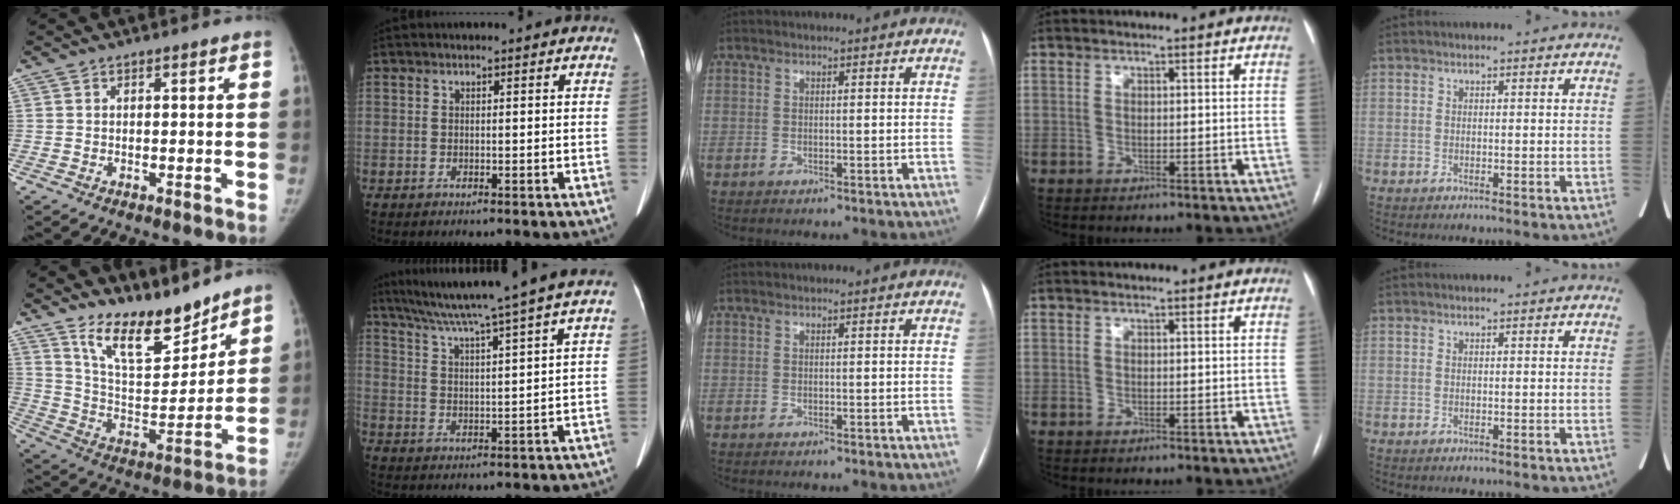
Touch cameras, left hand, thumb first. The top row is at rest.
{"thumb": {"total": 14.9, "force": [12.2, 5.2, 6.7], "torque": [-0.071, -0.087, 0.223]}, "index": {"total": 15.5, "force": [12.8, -2.5, 8.4], "torque": [-0.142, -0.006, 0.184]}}